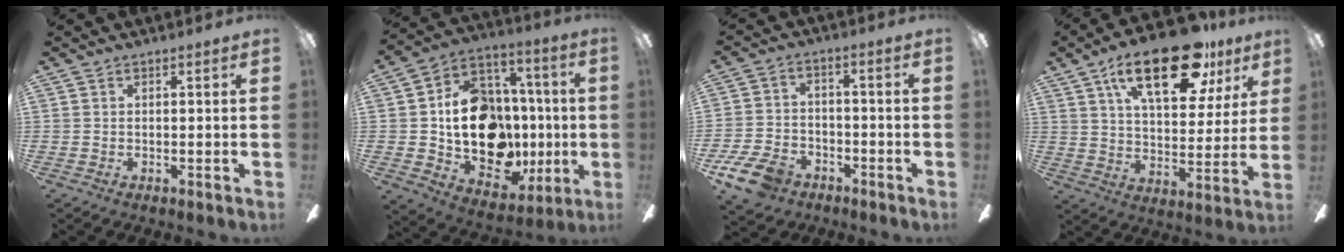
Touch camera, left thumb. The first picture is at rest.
{"total": 19.9, "force": [-0.2, 15.5, 12.5], "torque": [-0.219, -0.002, 0.015]}
{"total": 9.8, "force": [-6.4, 5.7, 4.7], "torque": [-0.112, 0.032, -0.122]}
{"total": 23.8, "force": [13.8, 10.3, 16.5], "torque": [-0.249, -0.056, 0.225]}